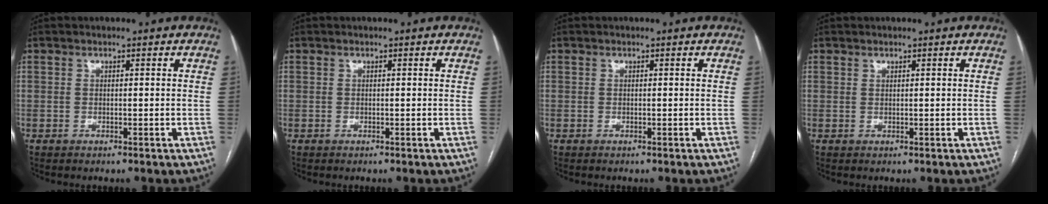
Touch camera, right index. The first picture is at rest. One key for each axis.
{"total": 0.0}
{"total": 0.0}
{"total": 0.0}